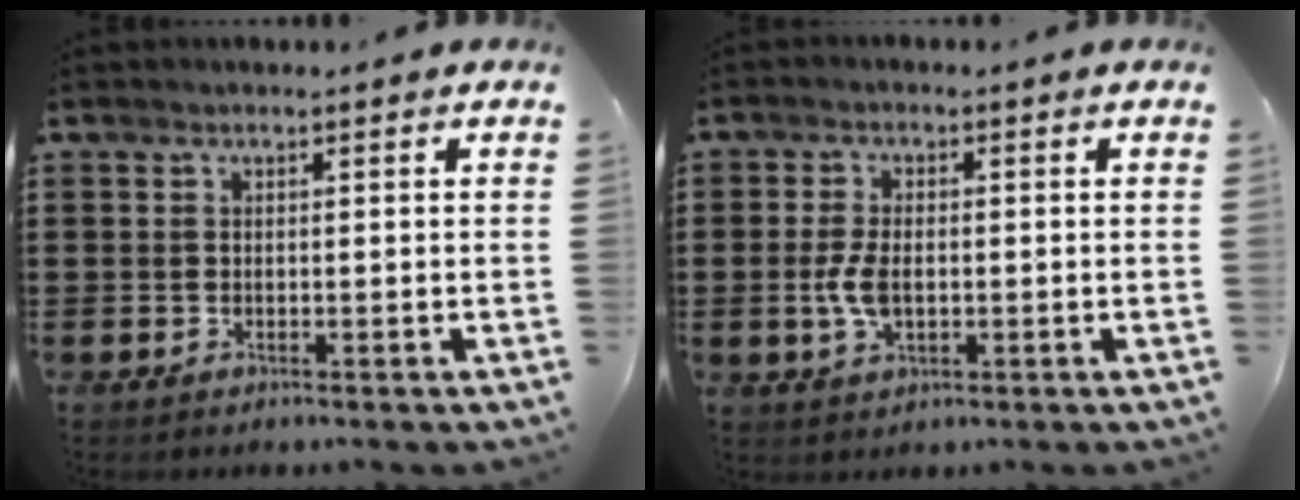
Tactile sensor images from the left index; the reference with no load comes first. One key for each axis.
{"total": 4.7, "fx": -0.4, "fy": 2.5, "fz": 4.0, "tx": -0.096, "ty": -0.002, "tz": -0.013}